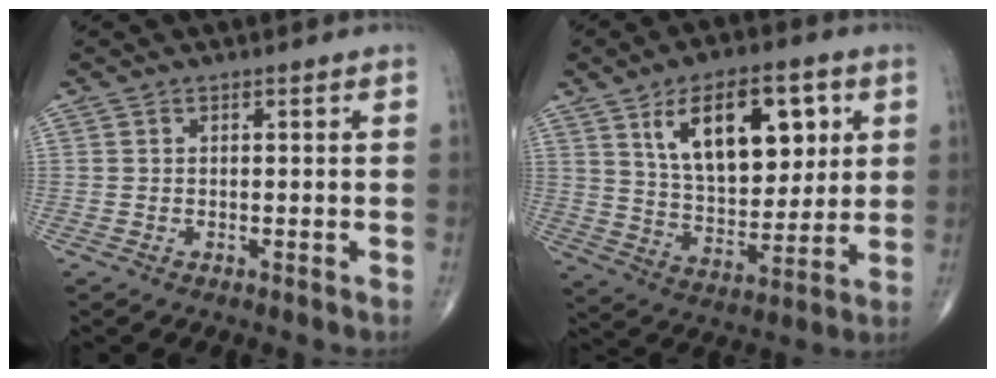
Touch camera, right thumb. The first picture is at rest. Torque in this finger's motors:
{"motor_torque": [-1.12, 1.85, 0.93, 0.83, 0.12]}